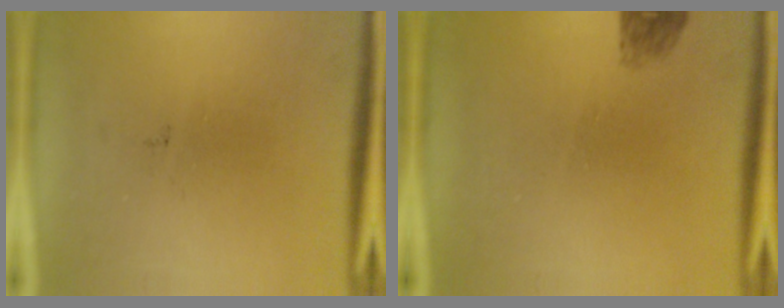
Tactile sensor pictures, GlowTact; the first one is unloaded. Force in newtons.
{"total": 1.7}